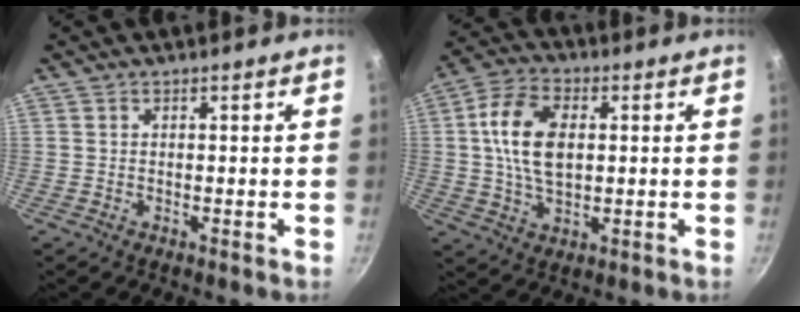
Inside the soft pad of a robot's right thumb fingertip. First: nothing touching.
{"total": 12.0, "force": [1.4, 7.3, 9.4], "torque": [-0.163, 0.011, 0.019]}